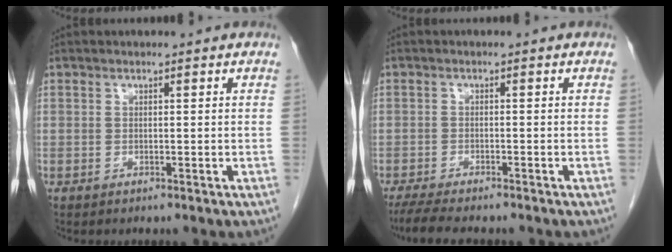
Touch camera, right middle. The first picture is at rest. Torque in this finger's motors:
{"motor_torque": [0.07, -0.03, 0.02, 0.03]}